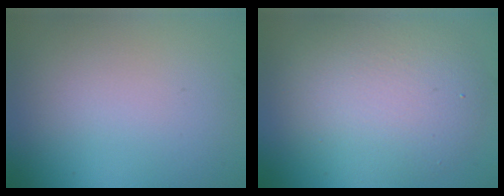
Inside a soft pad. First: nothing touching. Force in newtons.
{"total": 7.3, "press": 7.3, "slide": 0.6}